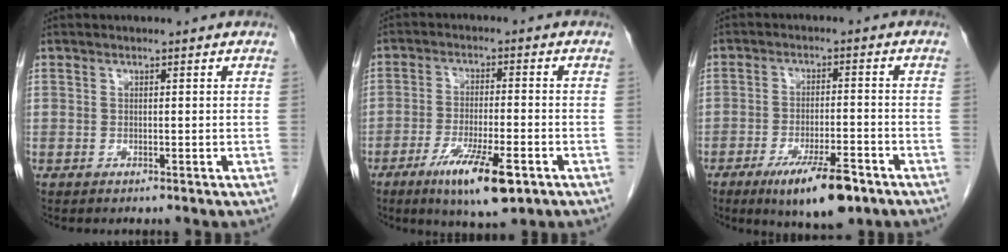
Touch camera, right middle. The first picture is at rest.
{"total": 10.0, "force": [-5.4, 1.6, 8.3], "torque": [-0.150, -0.022, -0.085]}
{"total": 11.0, "force": [-6.5, 2.3, 8.5], "torque": [-0.140, -0.019, -0.098]}